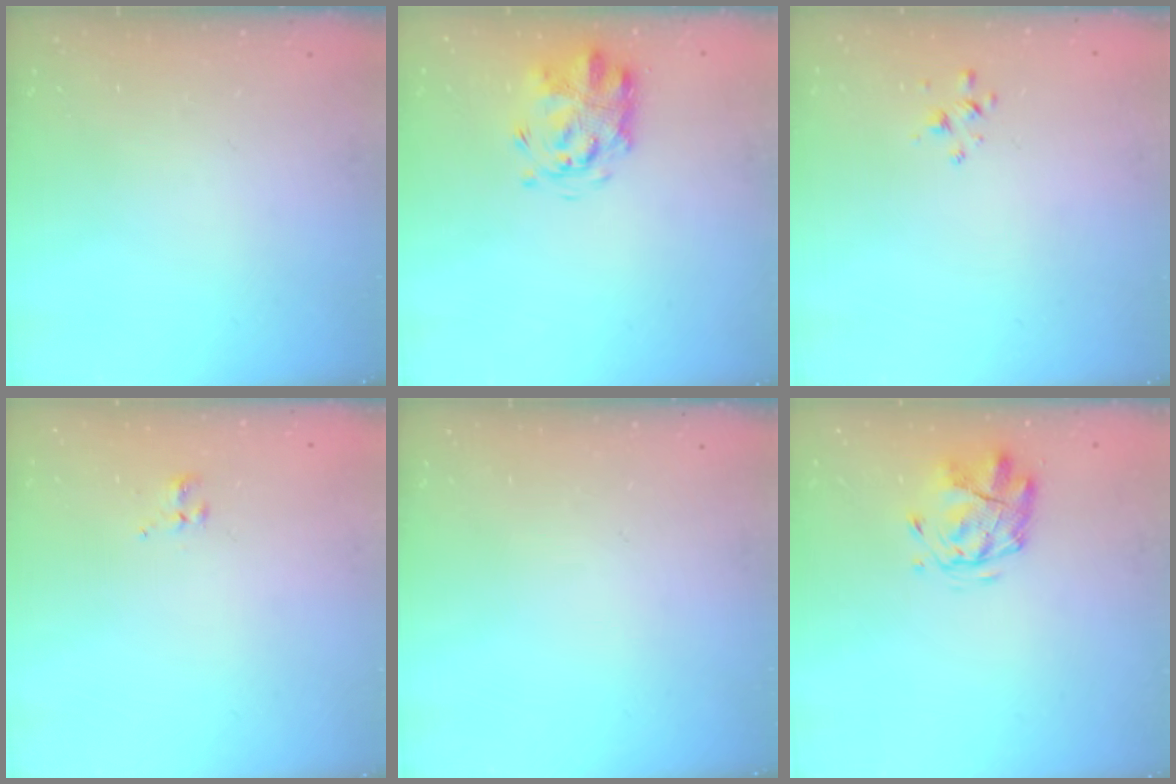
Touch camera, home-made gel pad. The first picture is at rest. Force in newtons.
{"total": 3.7, "press": 3.6, "slide": 1.0}
{"total": 1.7, "press": 1.7, "slide": 0.3}
{"total": 2.8, "press": 2.5, "slide": 1.3}
{"total": 0.0}
{"total": 2.7, "press": 2.4, "slide": 1.2}